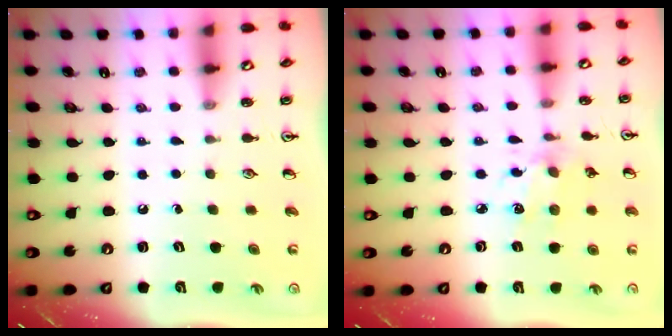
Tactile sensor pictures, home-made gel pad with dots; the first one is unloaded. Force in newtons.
{"total": 5.7, "press": 5.6, "slide": 0.6}